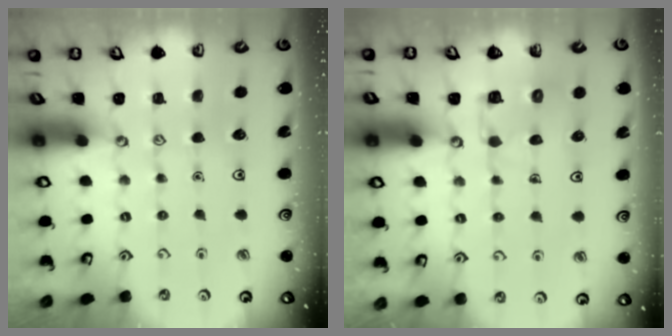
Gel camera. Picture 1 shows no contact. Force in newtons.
{"total": 5.6, "press": 5.6, "slide": 0.4}